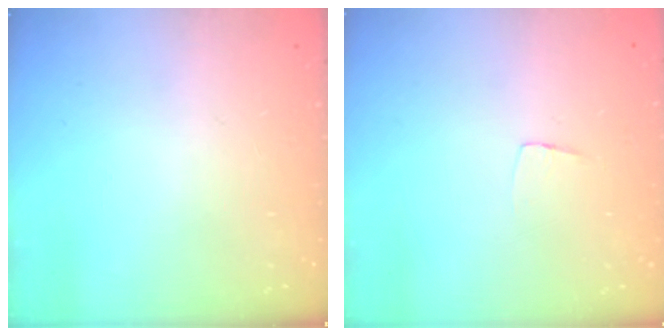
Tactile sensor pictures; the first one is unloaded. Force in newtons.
{"total": 3.5, "press": 3.5, "slide": 0.2}